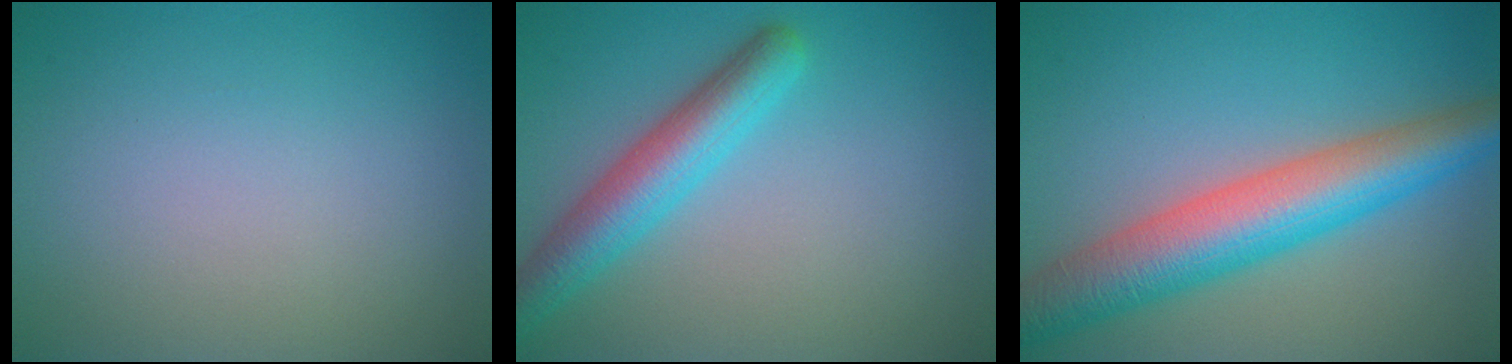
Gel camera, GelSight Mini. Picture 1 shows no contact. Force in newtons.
{"total": 4.8, "press": 4.8, "slide": 0.2}
{"total": 8.4, "press": 8.4, "slide": 0.3}